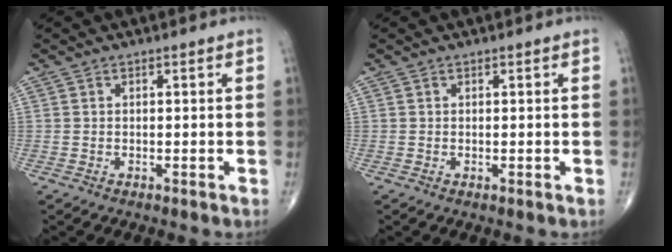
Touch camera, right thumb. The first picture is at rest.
{"total": 0.0}